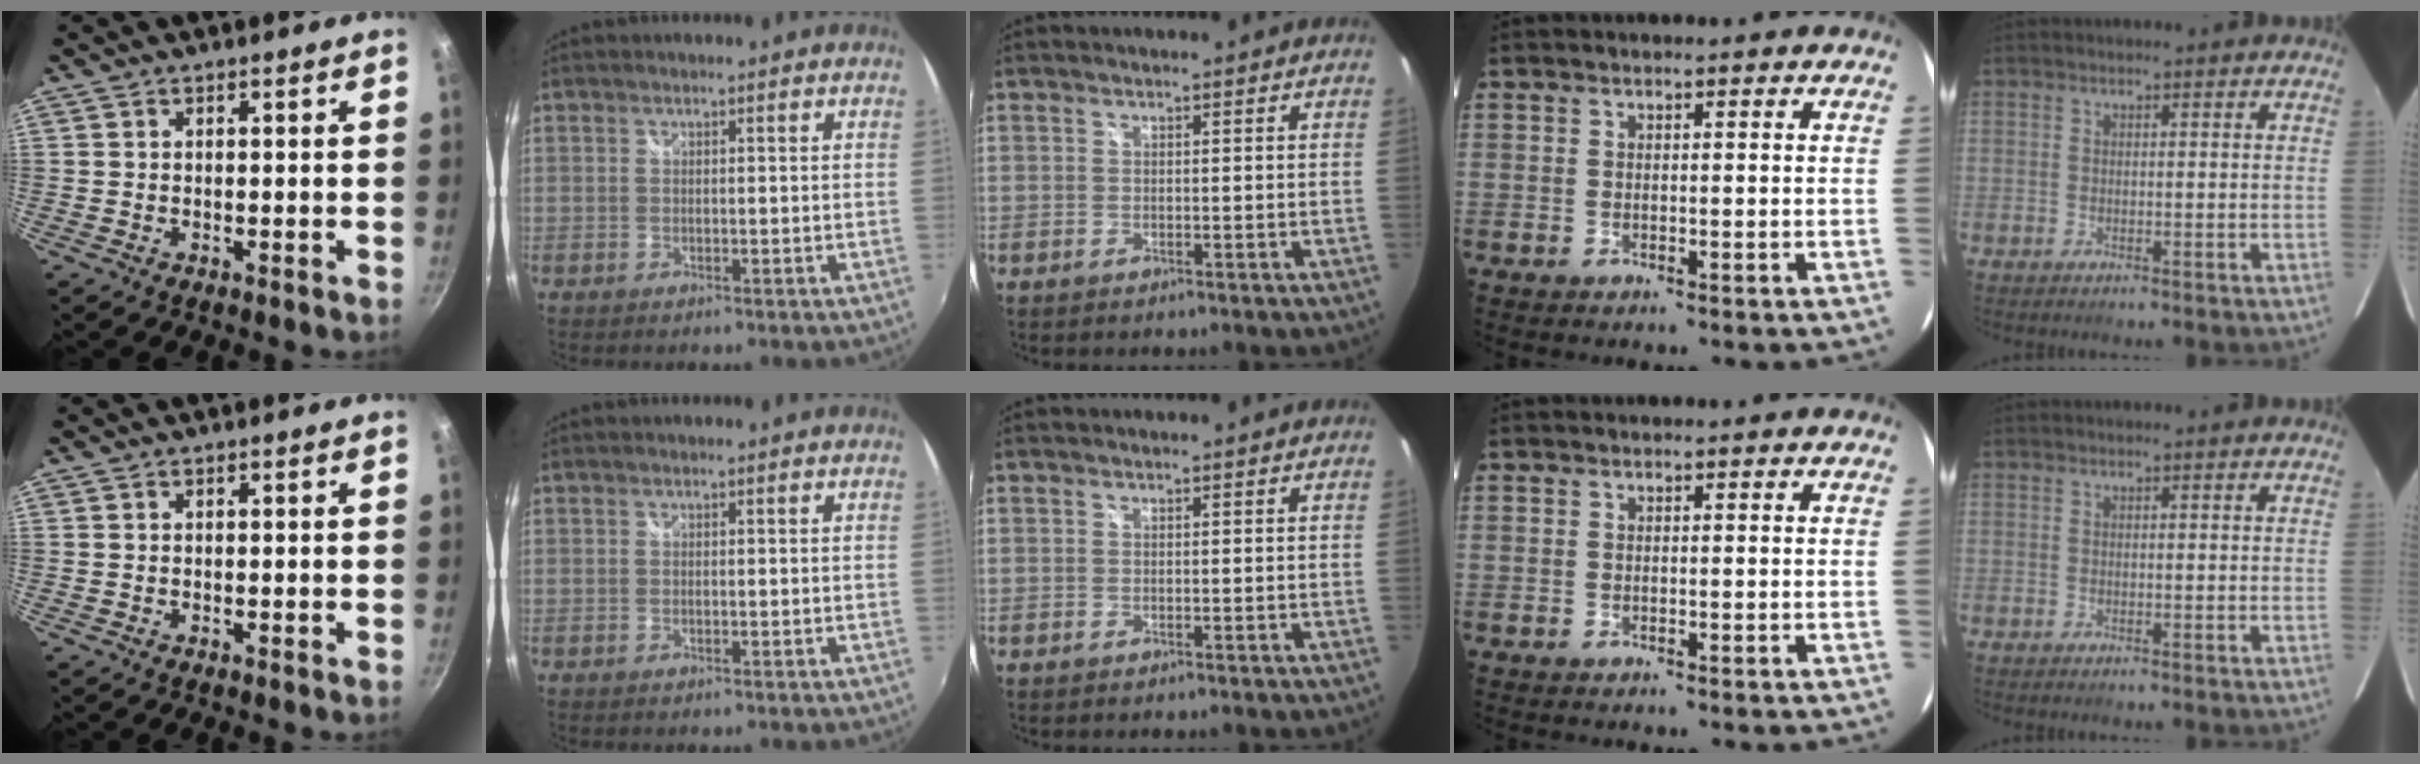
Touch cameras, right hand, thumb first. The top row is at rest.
{}